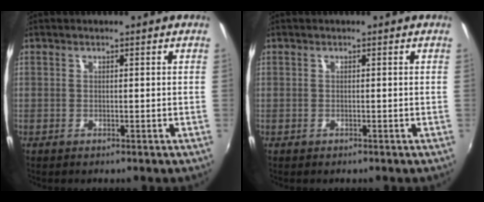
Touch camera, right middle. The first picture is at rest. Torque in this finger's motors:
{"motor_torque": [-0.91, 0.46, -0.10, -0.10]}